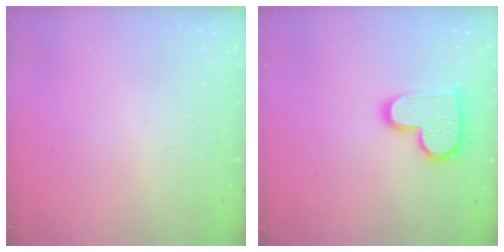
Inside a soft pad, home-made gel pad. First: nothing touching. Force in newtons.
{"total": 13.8, "press": 13.8, "slide": 0.6}